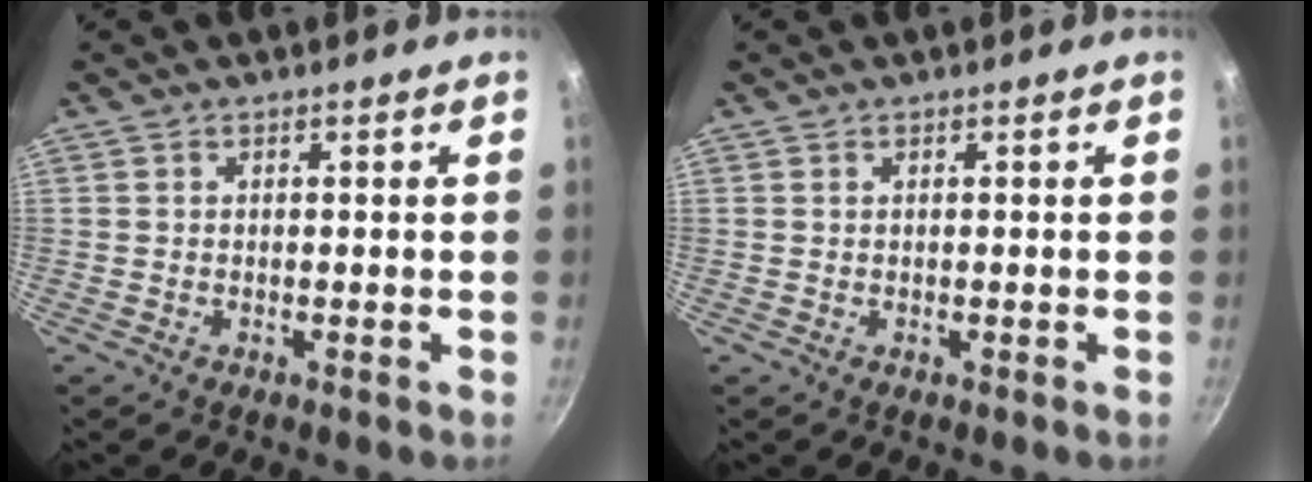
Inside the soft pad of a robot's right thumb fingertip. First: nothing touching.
{"total": 0.0}